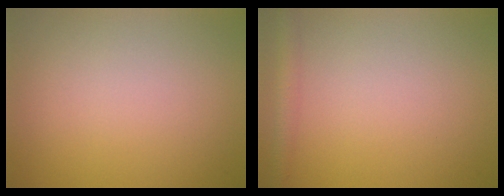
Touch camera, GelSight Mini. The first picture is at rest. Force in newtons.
{"total": 2.1, "press": 2.1, "slide": 0.1}